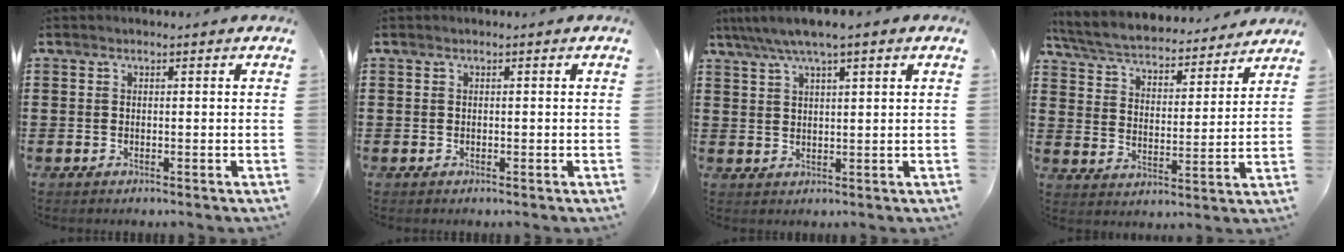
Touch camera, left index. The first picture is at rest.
{"total": 0.0}
{"total": 4.1, "force": [2.7, 0.2, 3.0], "torque": [-0.063, 0.000, 0.048]}
{"total": 5.1, "force": [4.9, 0.4, 1.5], "torque": [-0.053, -0.037, 0.080]}